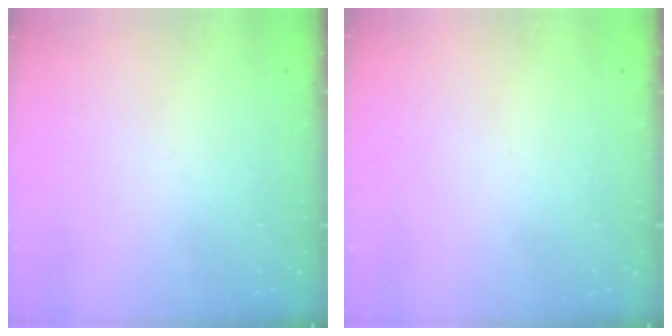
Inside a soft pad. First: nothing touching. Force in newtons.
{"total": 0.0}